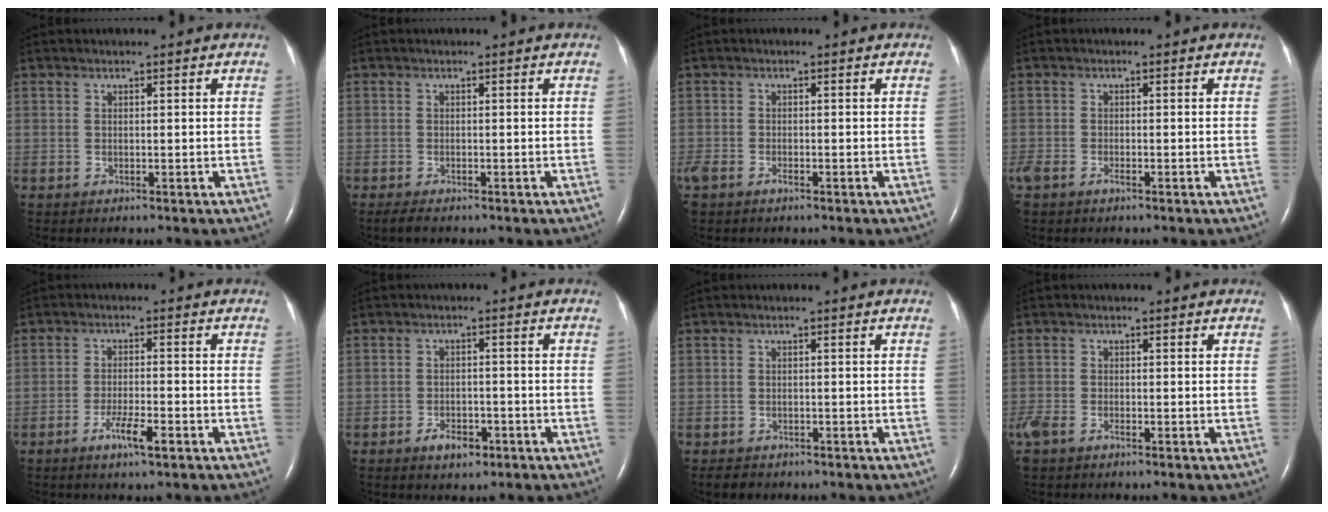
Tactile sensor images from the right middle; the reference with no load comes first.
{"total": 1.6, "force": [-1.2, 0.4, 0.9], "torque": [-0.026, -0.006, -0.020]}
{"total": 4.5, "force": [-2.8, 2.4, 2.5], "torque": [-0.070, -0.006, -0.048]}
{"total": 3.9, "force": [-2.4, 2.0, 2.3], "torque": [-0.062, -0.006, -0.042]}
{"total": 4.3, "force": [-2.5, 0.4, 3.5], "torque": [-0.068, -0.003, -0.044]}
{"total": 3.7, "force": [-2.3, 1.9, 2.2], "torque": [-0.037, 0.003, -0.032]}
{"total": 2.2, "force": [-1.8, 1.1, 0.6], "torque": [-0.016, -0.002, -0.023]}
{"total": 4.9, "force": [-3.3, 2.4, 2.8], "torque": [-0.071, -0.009, -0.063]}